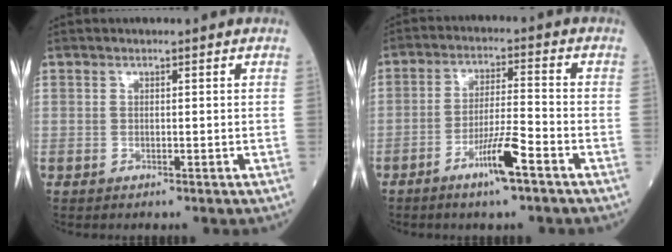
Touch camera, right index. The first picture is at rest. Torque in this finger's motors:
{"motor_torque": [1.20, -0.41, 0.65, 0.19]}